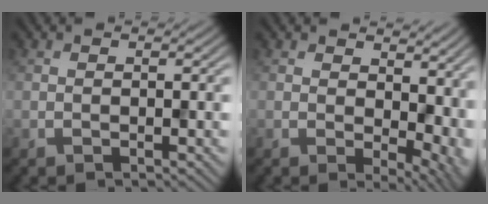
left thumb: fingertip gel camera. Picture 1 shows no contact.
{"total": 8.4, "force": [2.0, 5.2, 6.3], "torque": [-0.092, -0.019, 0.050]}